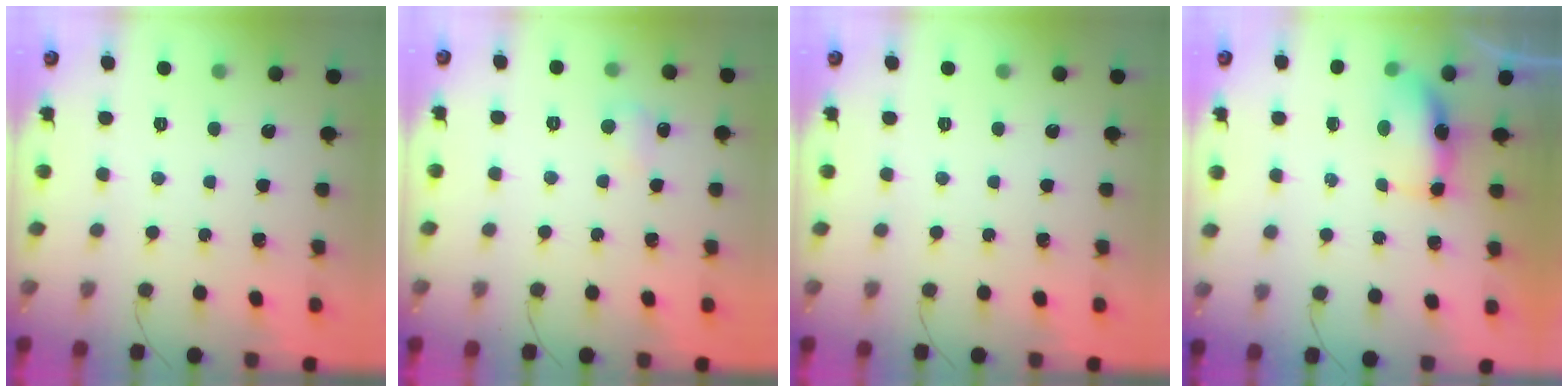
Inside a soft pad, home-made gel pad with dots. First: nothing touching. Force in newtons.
{"total": 5.9, "press": 5.7, "slide": 1.7}
{"total": 0.0}
{"total": 6.9, "press": 6.9, "slide": 0.5}